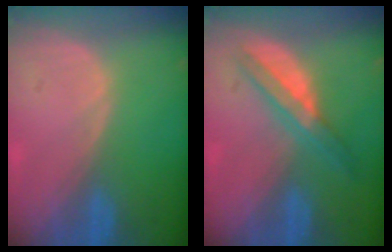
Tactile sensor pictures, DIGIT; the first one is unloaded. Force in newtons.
{"total": 5.5, "press": 5.2, "slide": 1.8}